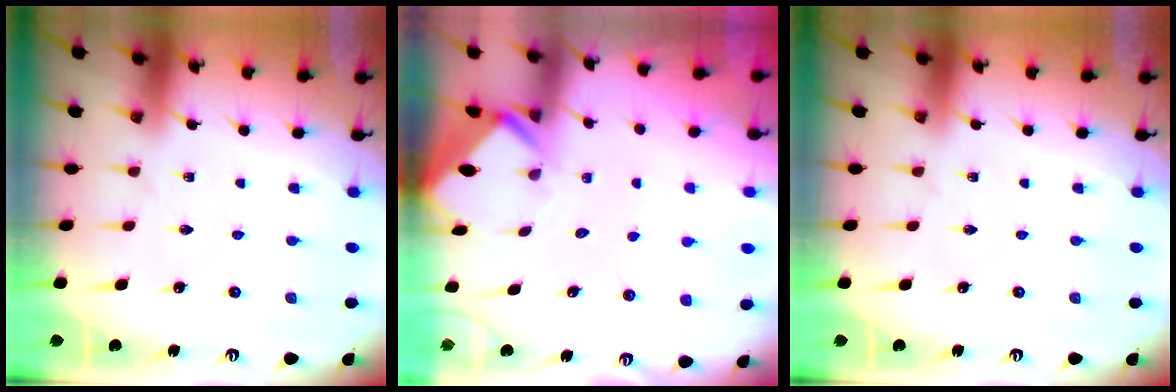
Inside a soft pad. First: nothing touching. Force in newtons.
{"total": 2.8, "press": 2.8, "slide": 0.1}
{"total": 0.0}